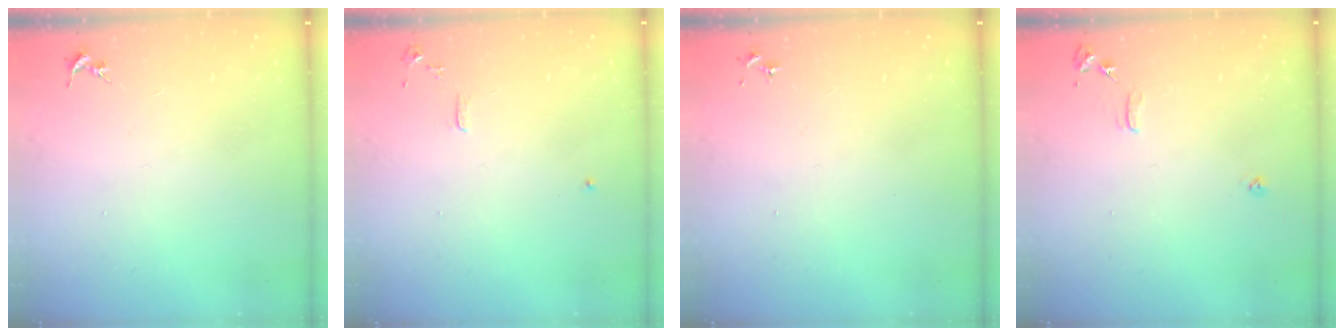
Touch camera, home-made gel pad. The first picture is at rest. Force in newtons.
{"total": 6.0, "press": 6.0, "slide": 0.7}
{"total": 0.0}
{"total": 7.4, "press": 7.4, "slide": 0.7}